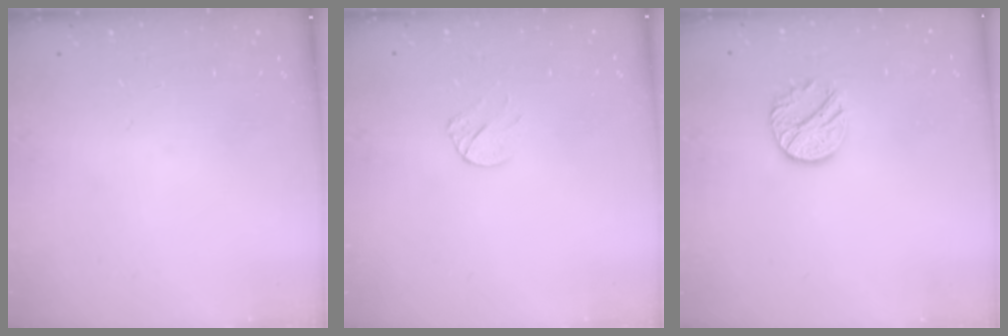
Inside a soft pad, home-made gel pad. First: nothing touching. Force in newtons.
{"total": 5.6, "press": 5.5, "slide": 0.7}
{"total": 9.2, "press": 9.2, "slide": 0.3}